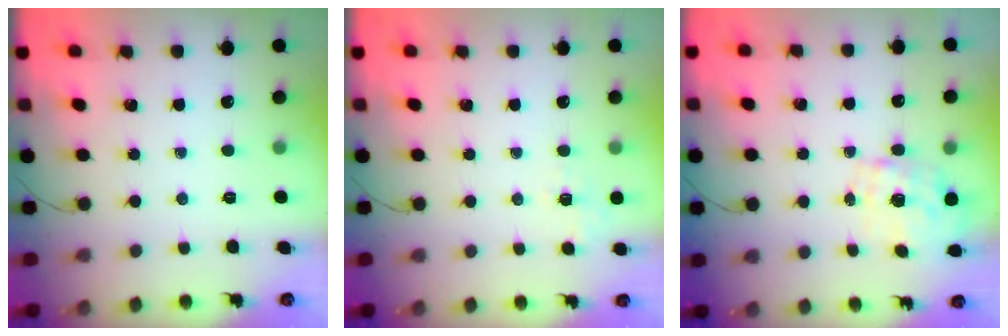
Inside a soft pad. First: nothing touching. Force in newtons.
{"total": 1.9, "press": 0.8, "slide": 1.7}
{"total": 1.6, "press": 1.4, "slide": 0.8}